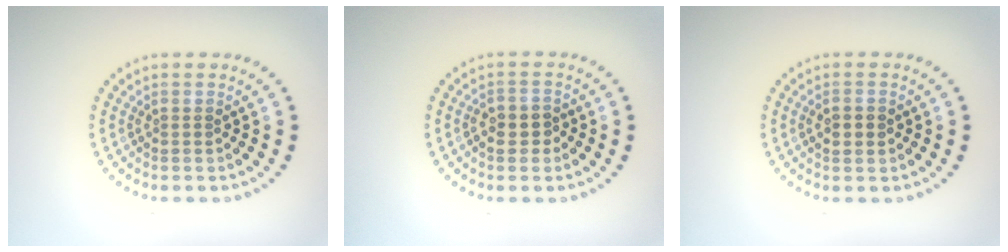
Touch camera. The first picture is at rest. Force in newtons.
{"total": 2.3, "press": 2.2, "slide": 0.6}
{"total": 2.1, "press": 2.1, "slide": 0.1}